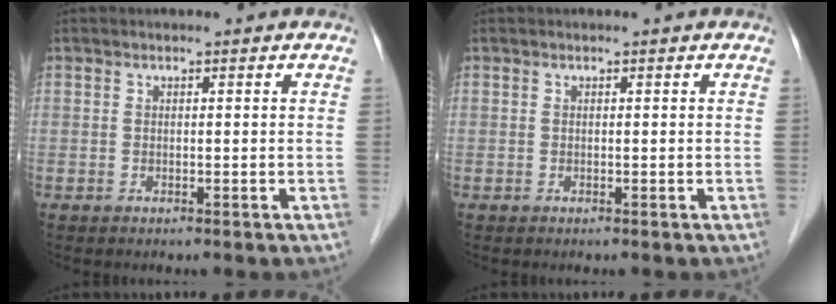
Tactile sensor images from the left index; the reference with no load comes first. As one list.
[{"total": 0.0}]